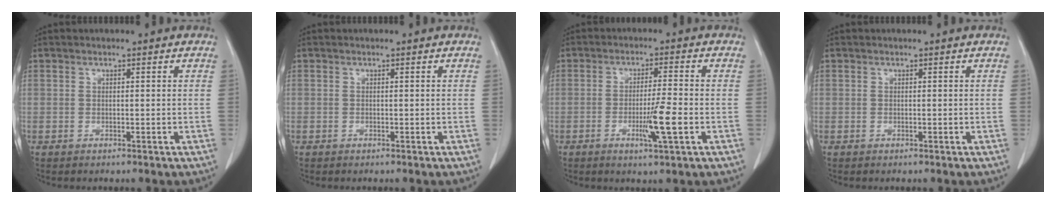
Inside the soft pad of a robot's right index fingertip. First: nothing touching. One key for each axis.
{"total": 0.0}
{"total": 6.1, "fx": -1.9, "fy": -0.2, "fz": 5.8, "tx": -0.100, "ty": -0.011, "tz": -0.032}
{"total": 0.0}